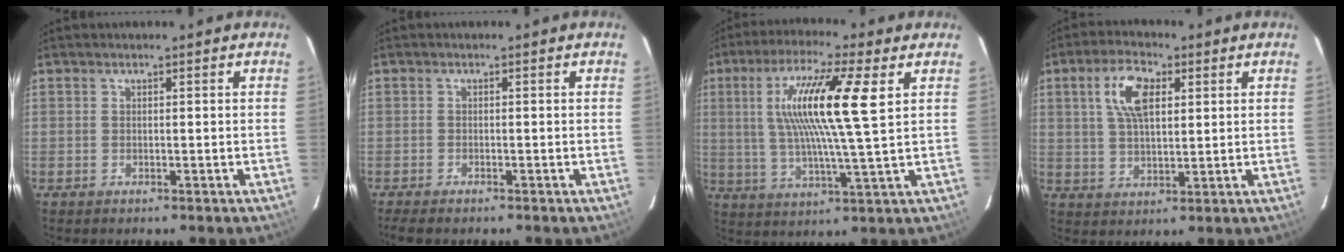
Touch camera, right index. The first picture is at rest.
{"total": 3.4, "force": [-2.9, 0.7, 1.6], "torque": [-0.041, -0.015, -0.051]}
{"total": 15.6, "force": [4.5, 0.9, 14.9], "torque": [-0.268, 0.007, 0.078]}
{"total": 8.5, "force": [2.9, 4.0, 6.9], "torque": [-0.132, 0.015, 0.056]}